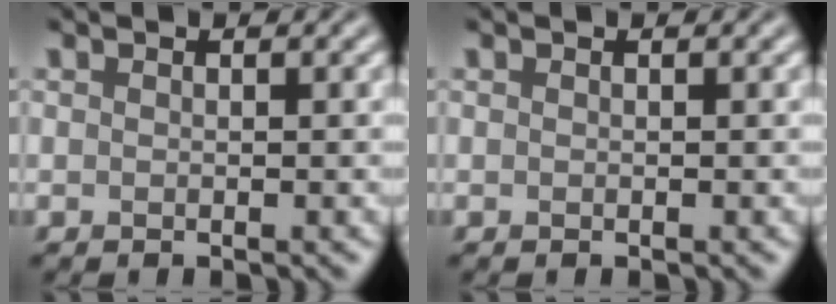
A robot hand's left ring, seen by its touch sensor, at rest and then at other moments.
{"total": 0.0}